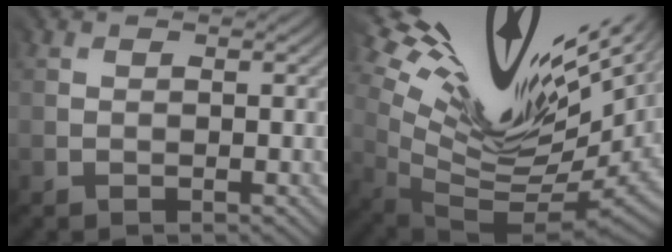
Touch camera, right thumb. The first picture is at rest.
{"total": 17.9, "force": [8.9, 5.5, 14.5], "torque": [-0.225, 0.019, 0.164]}